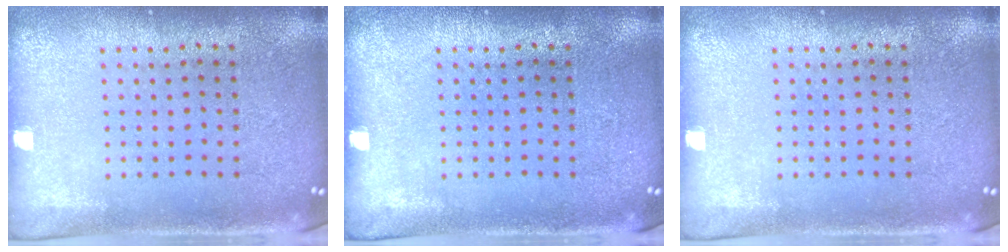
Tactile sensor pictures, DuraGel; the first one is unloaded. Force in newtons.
{"total": 0.0}
{"total": 0.0}